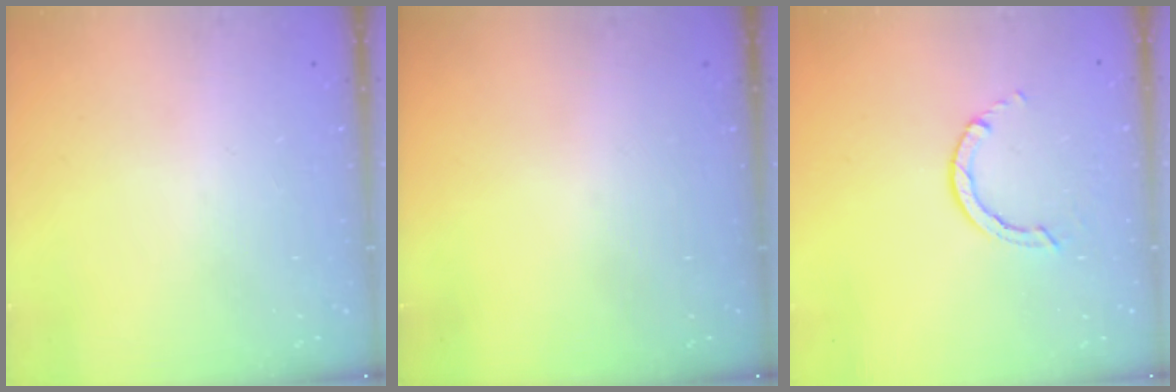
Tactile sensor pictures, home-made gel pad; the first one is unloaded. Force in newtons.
{"total": 0.0}
{"total": 2.8, "press": 2.8, "slide": 0.2}